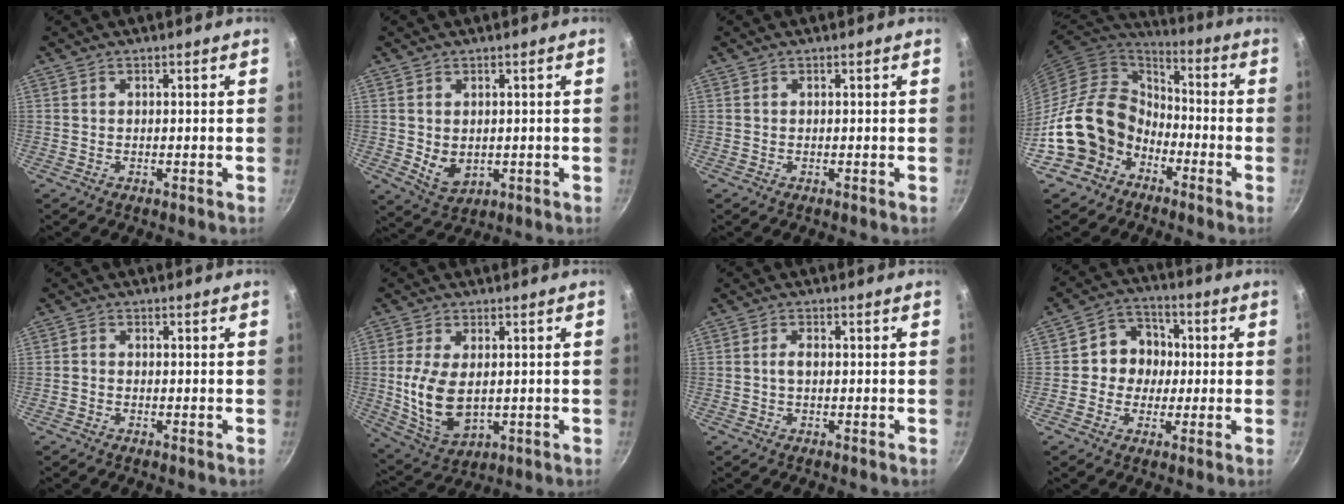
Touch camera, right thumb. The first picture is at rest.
{"total": 5.3, "force": [0.2, 3.9, 3.6], "torque": [-0.053, -0.013, 0.015]}
{"total": 0.0}
{"total": 16.3, "force": [-6.9, 12.9, 7.3], "torque": [-0.088, 0.061, -0.124]}
{"total": 1.2, "force": [-0.8, 0.7, 0.5], "torque": [-0.011, 0.007, -0.018]}
{"total": 11.6, "force": [0.2, 6.7, 9.5], "torque": [-0.183, -0.013, 0.019]}
{"total": 1.8, "force": [-0.1, 0.9, 1.5], "torque": [-0.030, 0.006, -0.003]}
{"total": 8.9, "force": [0.1, 8.1, 3.6], "torque": [-0.008, 0.018, -0.014]}